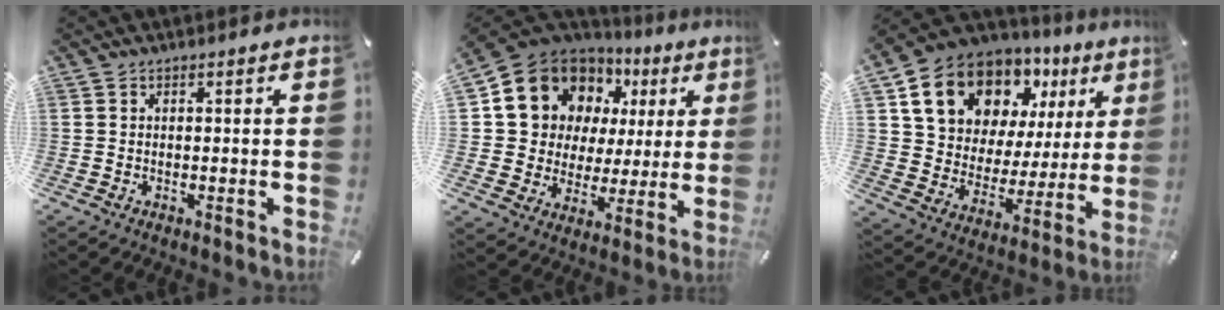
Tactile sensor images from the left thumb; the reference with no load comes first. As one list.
[{"total": 14.8, "force": [6.5, 12.4, 4.6], "torque": [-0.077, -0.051, 0.125]}, {"total": 16.0, "force": [10.8, 10.0, 6.1], "torque": [-0.118, -0.074, 0.198]}]